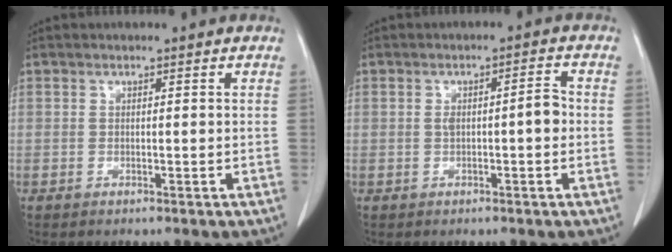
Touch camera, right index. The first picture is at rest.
{"total": 3.8, "force": [-0.2, 0.9, 3.6], "torque": [-0.062, 0.015, 0.000]}